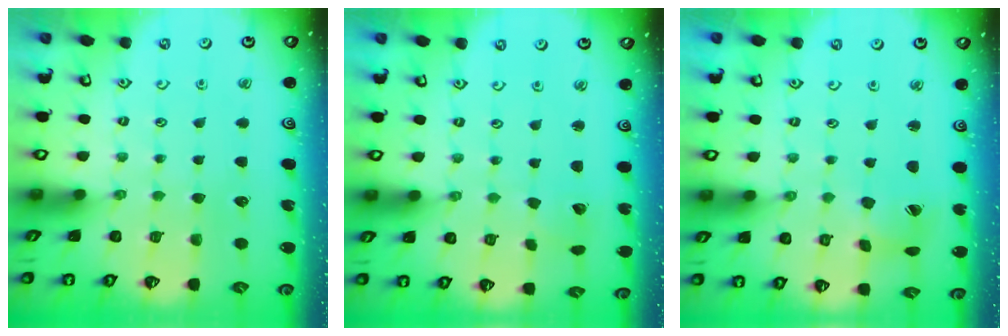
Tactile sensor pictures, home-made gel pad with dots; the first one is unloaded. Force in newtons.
{"total": 2.6, "press": 2.6, "slide": 0.3}
{"total": 5.5, "press": 5.5, "slide": 0.6}